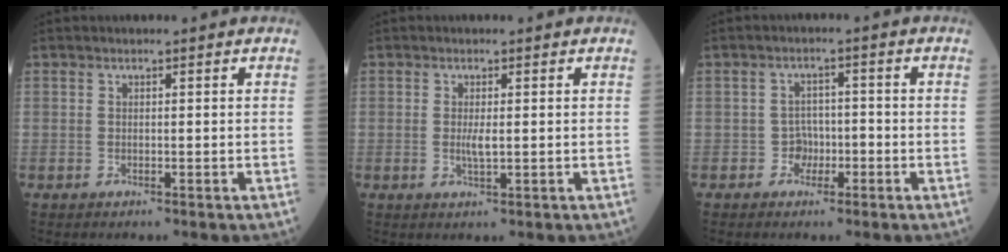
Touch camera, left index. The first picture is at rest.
{"total": 1.9, "force": [0.1, 0.3, 1.9], "torque": [-0.041, -0.003, 0.003]}
{"total": 2.5, "force": [-1.2, 2.1, 0.9], "torque": [-0.008, 0.009, -0.022]}